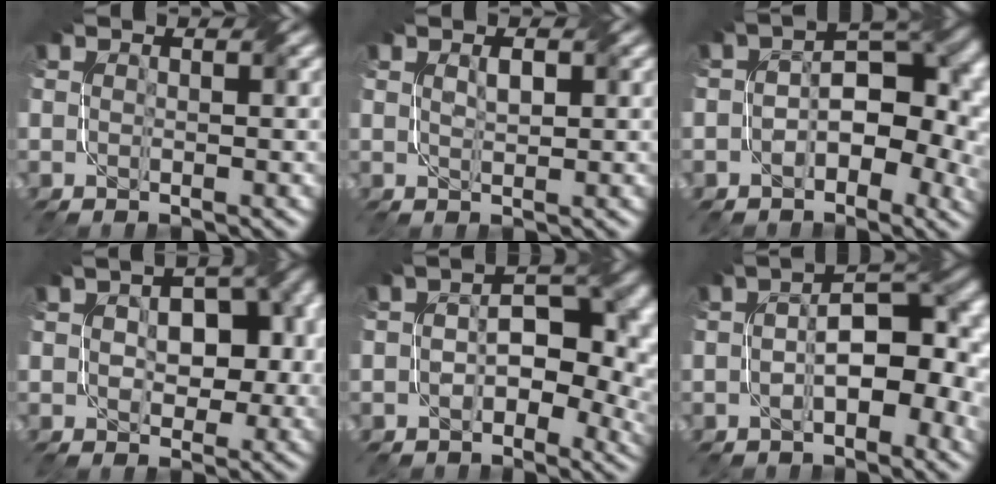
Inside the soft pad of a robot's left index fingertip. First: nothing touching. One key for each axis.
{"total": 0.7, "fx": 0.5, "fy": -0.2, "fz": 0.4, "tx": -0.012, "ty": 0.003, "tz": 0.014}
{"total": 7.5, "fx": -1.4, "fy": 4.3, "fz": 6.0, "tx": -0.068, "ty": 0.011, "tz": -0.028}
{"total": 6.0, "fx": 0.0, "fy": 3.8, "fz": 4.7, "tx": -0.059, "ty": 0.009, "tz": 0.002}
{"total": 7.4, "fx": -0.9, "fy": 4.3, "fz": 6.0, "tx": -0.071, "ty": 0.006, "tz": -0.019}
{"total": 6.9, "fx": -0.8, "fy": 3.0, "fz": 6.1, "tx": -0.090, "ty": 0.012, "tz": -0.017}